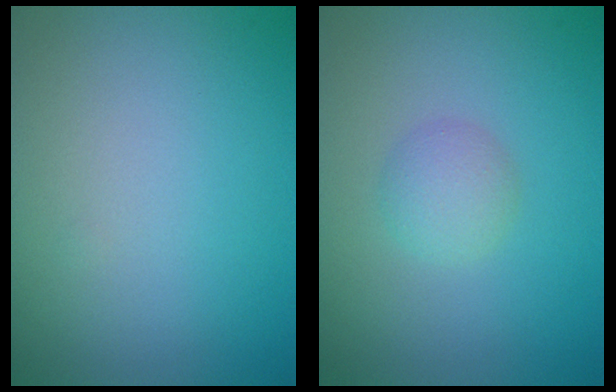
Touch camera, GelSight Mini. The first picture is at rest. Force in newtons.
{"total": 1.8, "press": 1.8, "slide": 0.1}